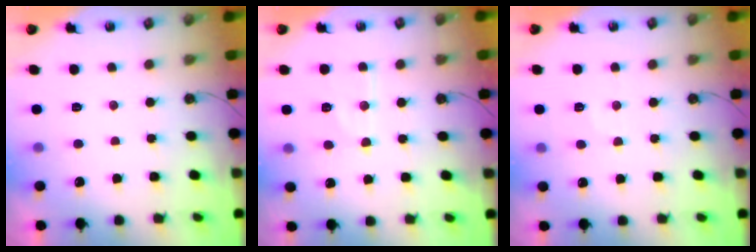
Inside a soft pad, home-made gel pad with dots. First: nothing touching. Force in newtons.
{"total": 11.3, "press": 11.2, "slide": 1.1}
{"total": 6.8, "press": 6.7, "slide": 0.7}